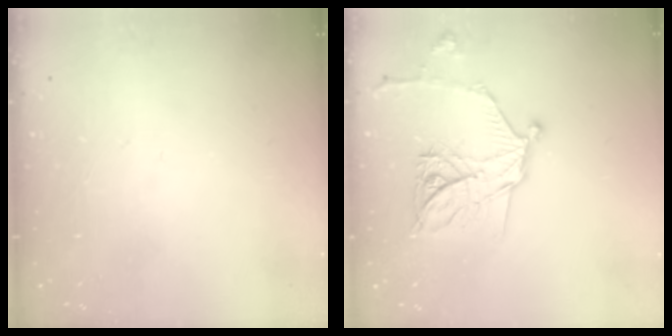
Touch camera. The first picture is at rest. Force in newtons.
{"total": 16.7, "press": 16.6, "slide": 0.6}